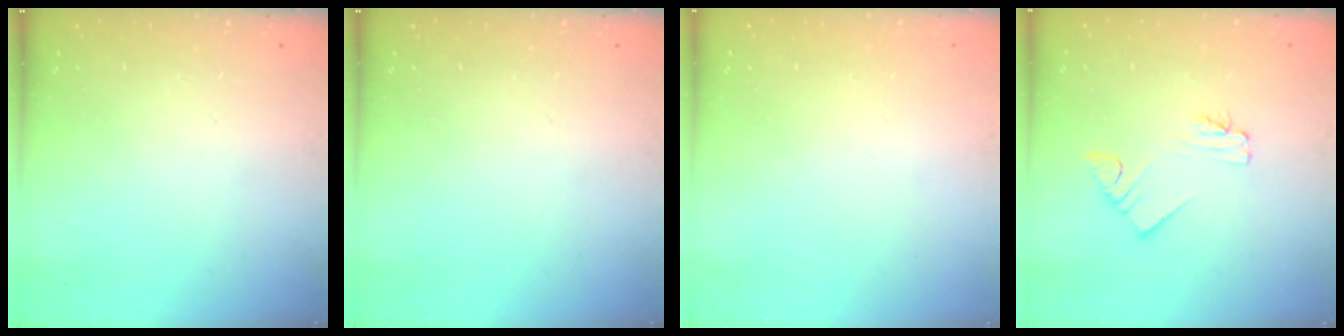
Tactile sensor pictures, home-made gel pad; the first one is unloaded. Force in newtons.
{"total": 0.0}
{"total": 0.7, "press": 0.6, "slide": 0.1}
{"total": 1.9, "press": 1.9, "slide": 0.1}